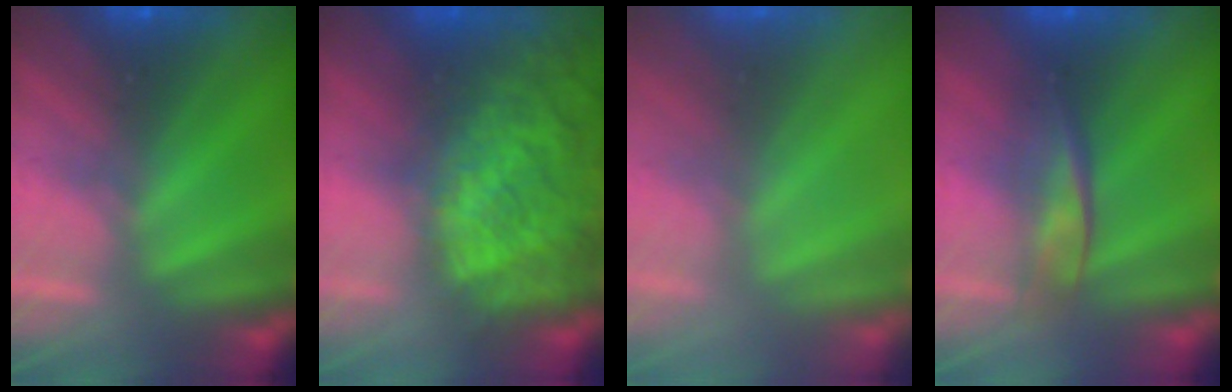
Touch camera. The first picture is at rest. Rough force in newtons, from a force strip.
{"total": 10.3}
{"total": 3.0}
{"total": 2.2}